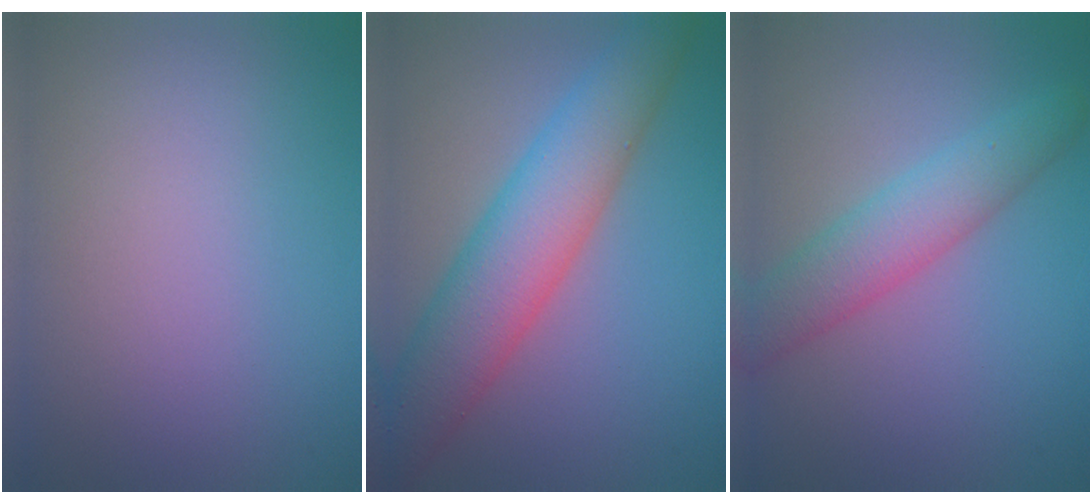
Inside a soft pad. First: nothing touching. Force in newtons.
{"total": 8.0, "press": 8.0, "slide": 0.3}
{"total": 4.6, "press": 4.6, "slide": 0.2}